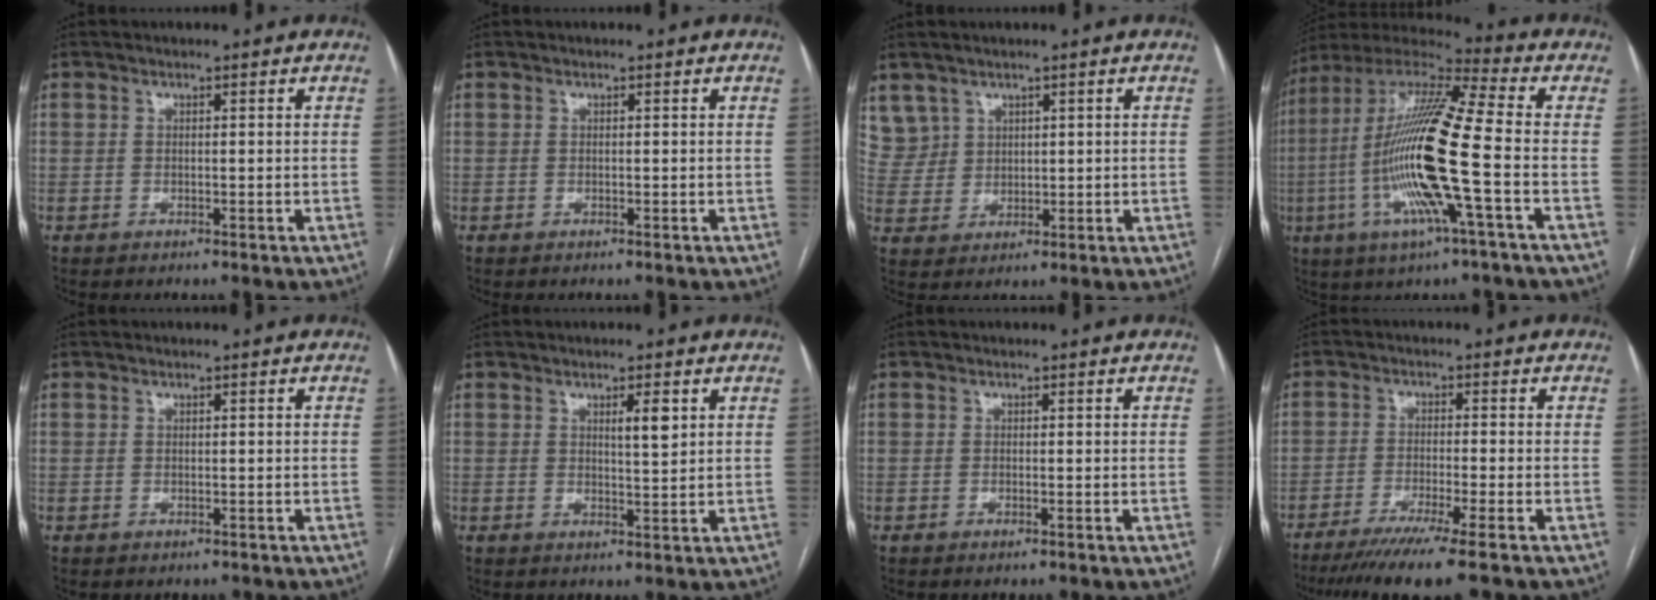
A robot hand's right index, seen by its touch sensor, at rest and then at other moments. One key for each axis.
{"total": 0.0}
{"total": 5.7, "fx": 3.6, "fy": 4.5, "fz": -0.2, "tx": 0.004, "ty": 0.012, "tz": 0.083}
{"total": 18.9, "fx": -3.8, "fy": 0.6, "fz": 18.6, "tx": -0.379, "ty": -0.007, "tz": -0.080}
{"total": 0.6, "fx": -0.3, "fy": 0.6, "fz": 0.0, "tx": -0.001, "ty": 0.005, "tz": -0.002}
{"total": 2.9, "fx": 1.4, "fy": 0.5, "fz": 2.5, "tx": -0.044, "ty": -0.002, "tz": 0.024}
{"total": 0.6, "fx": -0.4, "fy": 0.0, "fz": 0.4, "tx": -0.008, "ty": -0.001, "tz": -0.005}
{"total": 10.1, "fx": -7.7, "fy": -1.1, "fz": 6.5, "tx": -0.092, "ty": -0.029, "tz": -0.121}